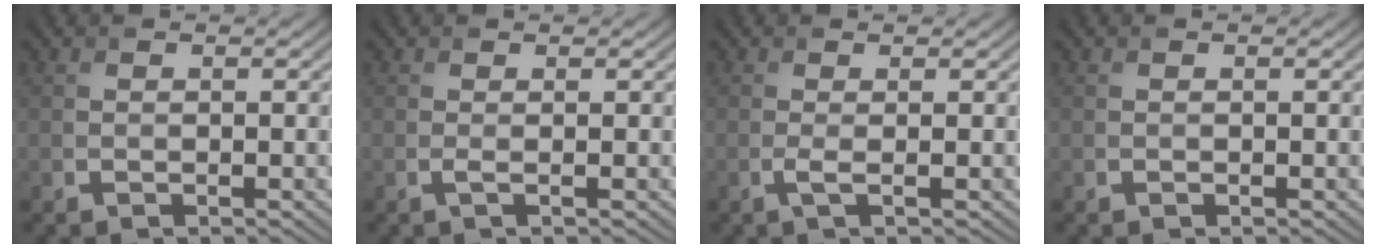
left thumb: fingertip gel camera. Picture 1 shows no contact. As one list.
[{"total": 0.9, "force": [0.0, 0.1, 0.9], "torque": [-0.020, 0.000, -0.003]}, {"total": 1.3, "force": [-0.1, 0.2, 1.3], "torque": [-0.028, -0.001, -0.005]}, {"total": 0.0}]